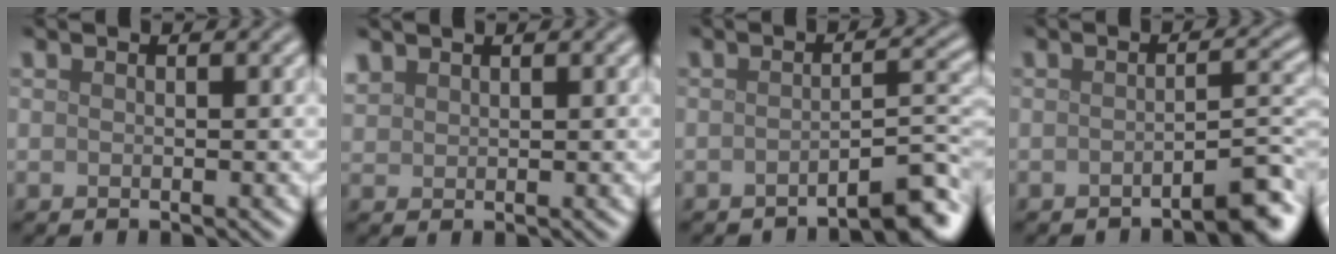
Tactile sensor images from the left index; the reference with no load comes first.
{"total": 1.2, "force": [1.1, 0.5, 0.1], "torque": [-0.007, 0.005, 0.029]}
{"total": 4.0, "force": [-2.9, 0.6, 2.8], "torque": [-0.033, 0.015, -0.045]}
{"total": 3.3, "force": [-2.1, 0.4, 2.4], "torque": [-0.029, 0.012, -0.039]}